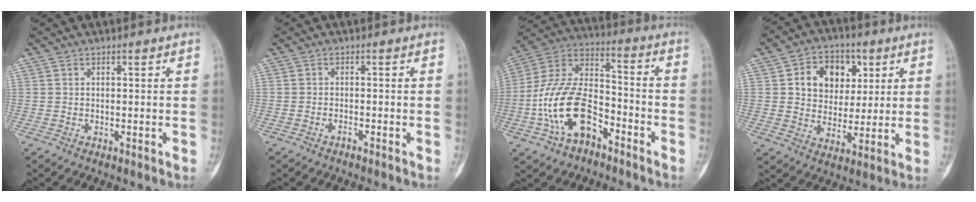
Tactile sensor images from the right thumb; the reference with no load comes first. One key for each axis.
{"total": 0.8, "fx": -0.7, "fy": 0.1, "fz": 0.2, "tx": -0.005, "ty": 0.005, "tz": -0.013}
{"total": 17.8, "fx": -7.4, "fy": 10.3, "fz": 12.5, "tx": -0.228, "ty": 0.066, "tz": -0.138}
{"total": 12.0, "fx": 3.8, "fy": 9.4, "fz": 6.5, "tx": -0.049, "ty": -0.005, "tz": 0.063}